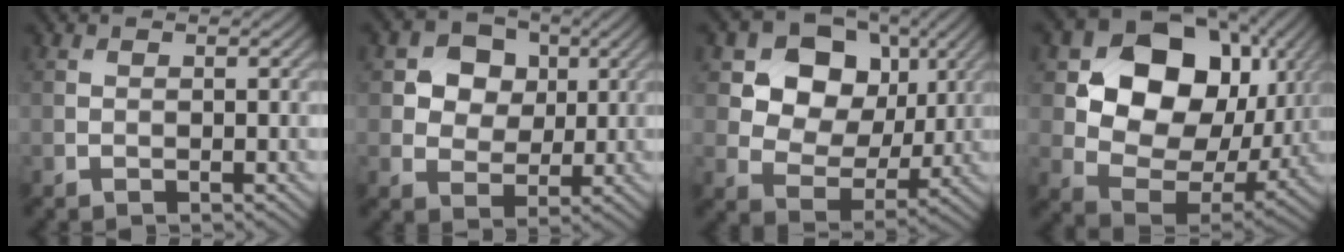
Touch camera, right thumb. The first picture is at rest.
{"total": 7.5, "force": [2.7, 6.2, 3.2], "torque": [-0.089, 0.002, 0.046]}
{"total": 11.2, "force": [3.6, 8.8, 5.9], "torque": [-0.117, 0.004, 0.051]}
{"total": 16.1, "force": [4.6, 11.9, 9.9], "torque": [-0.175, 0.001, 0.085]}